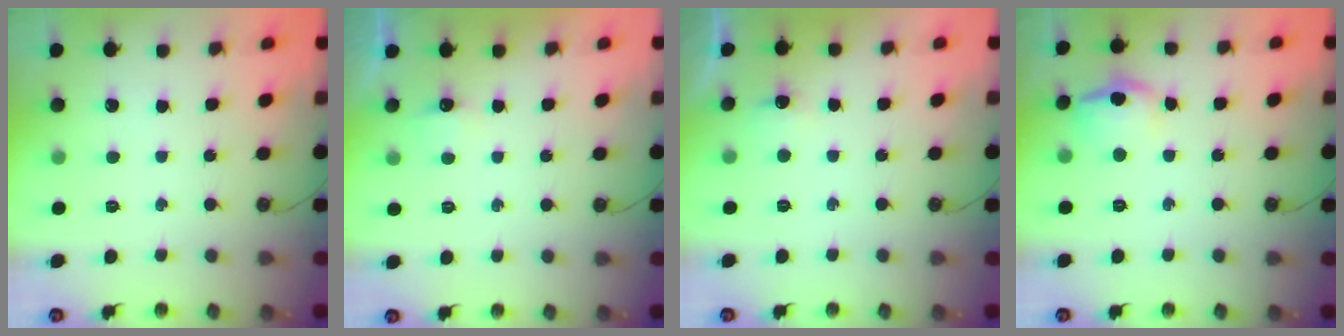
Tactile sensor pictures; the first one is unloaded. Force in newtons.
{"total": 4.1, "press": 4.0, "slide": 1.0}
{"total": 5.2, "press": 5.1, "slide": 1.1}
{"total": 9.3, "press": 9.2, "slide": 1.3}